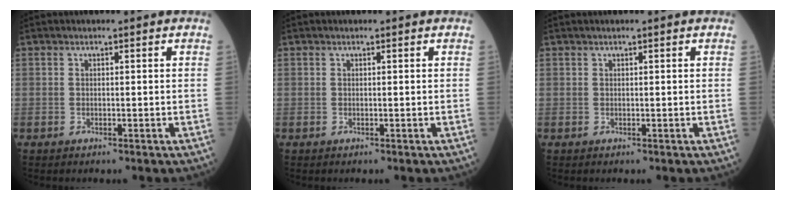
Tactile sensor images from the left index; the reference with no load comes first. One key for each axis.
{"total": 0.0}
{"total": 0.0}